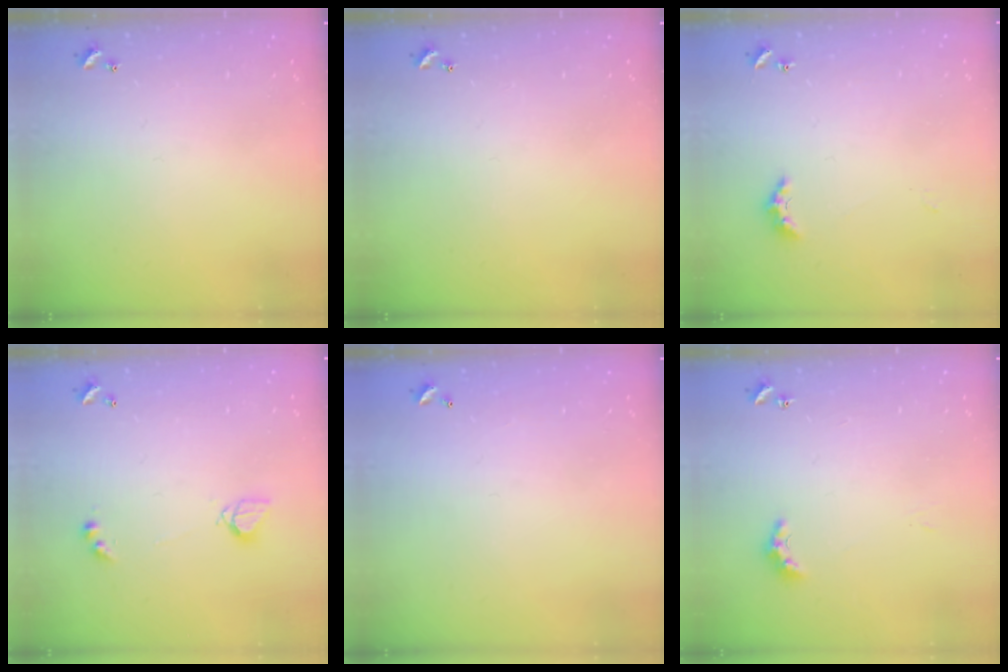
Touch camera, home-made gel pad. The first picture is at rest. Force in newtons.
{"total": 0.0}
{"total": 3.1, "press": 3.1, "slide": 0.6}
{"total": 3.5, "press": 3.4, "slide": 0.3}
{"total": 2.8, "press": 2.8, "slide": 0.1}
{"total": 3.7, "press": 3.6, "slide": 0.6}